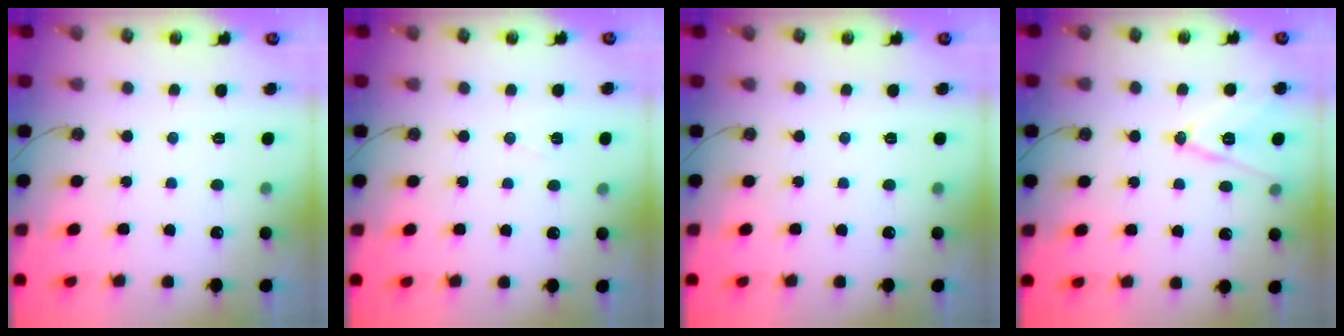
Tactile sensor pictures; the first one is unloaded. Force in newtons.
{"total": 5.5, "press": 3.2, "slide": 4.5}
{"total": 0.0}
{"total": 12.7, "press": 12.3, "slide": 3.3}